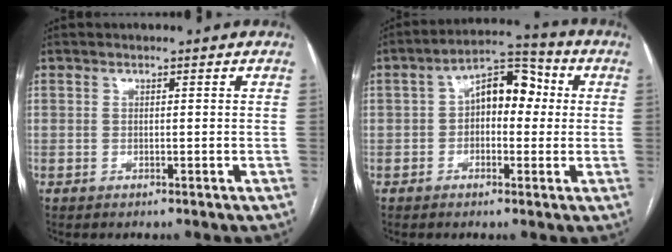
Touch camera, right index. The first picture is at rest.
{"total": 8.3, "force": [0.8, 4.6, 6.9], "torque": [-0.103, 0.042, 0.006]}